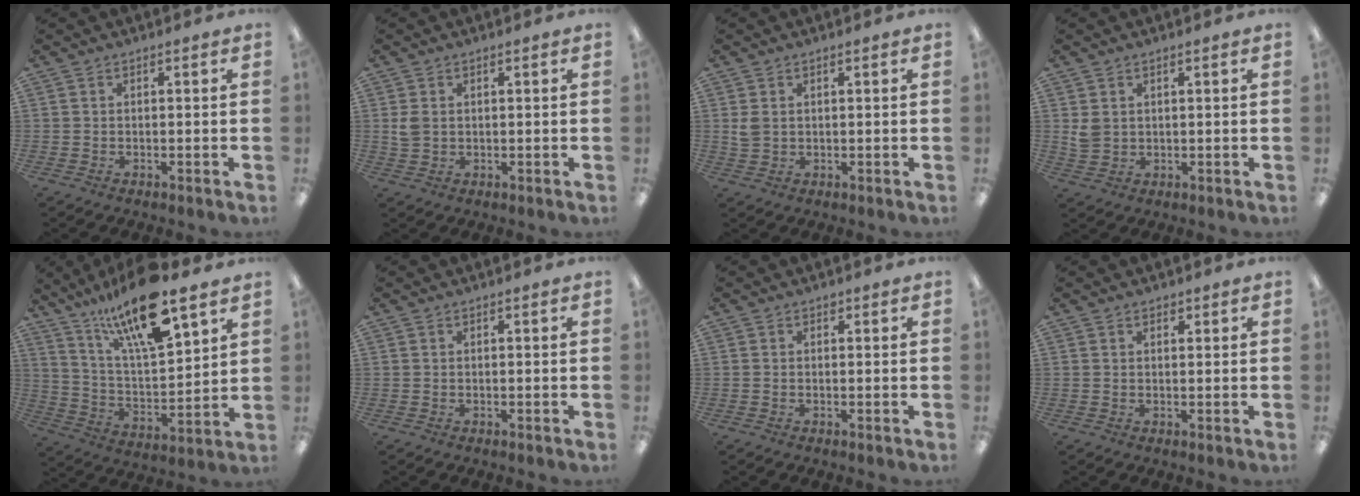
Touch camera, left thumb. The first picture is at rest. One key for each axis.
{"total": 2.8, "fx": 0.8, "fy": 2.0, "fz": 1.7, "tx": -0.029, "ty": 0.001, "tz": 0.013}
{"total": 2.6, "fx": 0.9, "fy": 1.8, "fz": 1.6, "tx": -0.034, "ty": 0.004, "tz": 0.016}
{"total": 3.3, "fx": 1.3, "fy": 2.5, "fz": 1.8, "tx": -0.036, "ty": 0.003, "tz": 0.026}
{"total": 19.5, "fx": 14.5, "fy": 4.9, "fz": 12.1, "tx": -0.216, "ty": -0.080, "tz": 0.243}
{"total": 0.0}
{"total": 0.5, "fx": 0.4, "fy": 0.3, "fz": 0.1, "tx": -0.003, "ty": 0.002, "tz": 0.007}
{"total": 1.2, "fx": 1.0, "fy": 0.6, "fz": 0.5, "tx": -0.002, "ty": -0.003, "tz": 0.016}